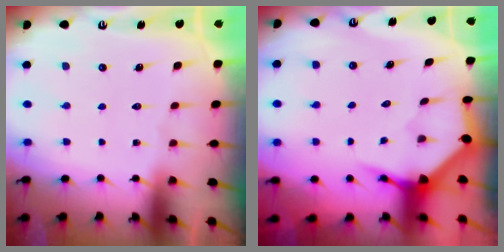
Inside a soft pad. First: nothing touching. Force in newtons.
{"total": 4.0, "press": 3.9, "slide": 0.5}